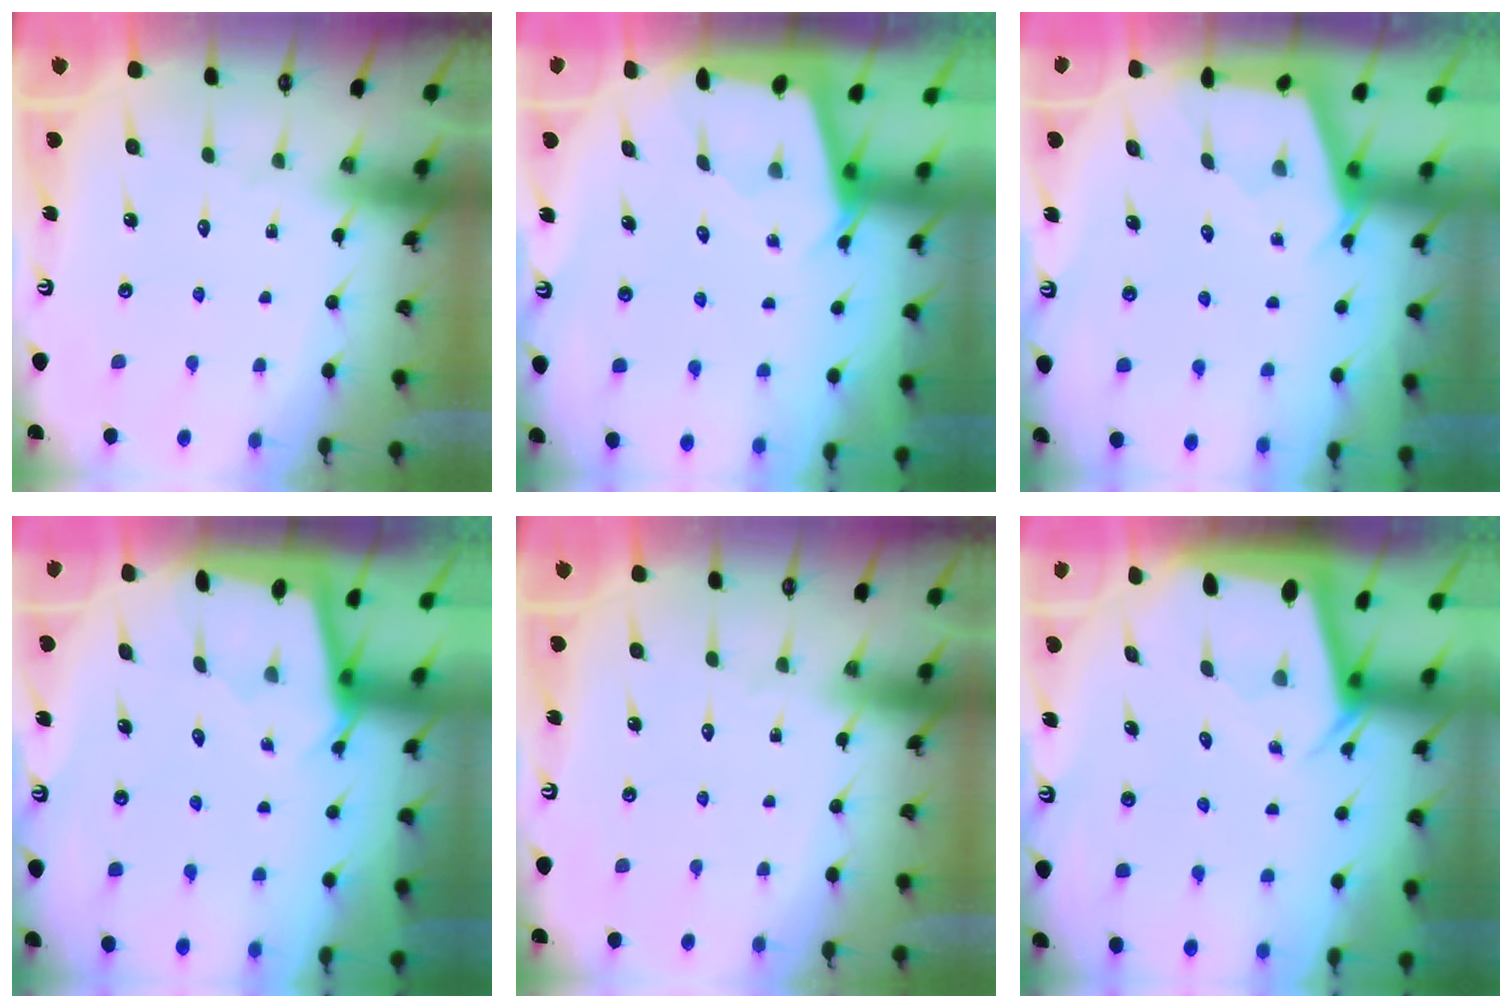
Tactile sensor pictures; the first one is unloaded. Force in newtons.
{"total": 2.4, "press": 2.4, "slide": 0.3}
{"total": 2.6, "press": 2.6, "slide": 0.4}
{"total": 1.7, "press": 1.6, "slide": 0.2}
{"total": 0.0}
{"total": 3.0, "press": 3.0, "slide": 0.1}